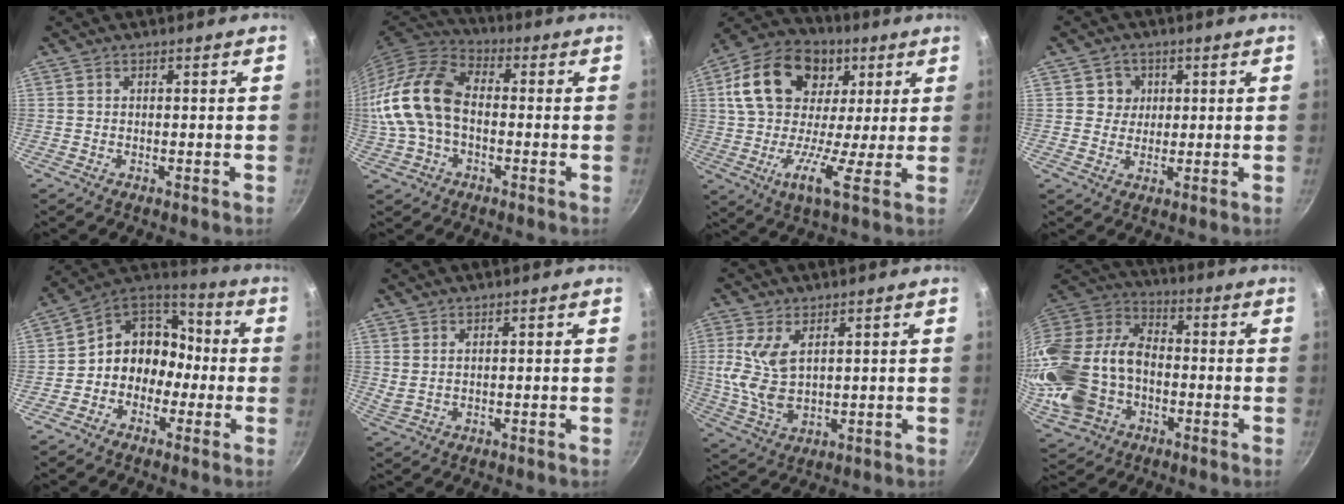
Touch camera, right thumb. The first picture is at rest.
{"total": 17.9, "force": [-0.9, 11.8, 13.5], "torque": [-0.272, 0.043, -0.029]}
{"total": 19.5, "force": [4.7, 13.1, 13.6], "torque": [-0.223, 0.016, 0.056]}
{"total": 4.2, "force": [1.1, 4.0, 0.6], "torque": [0.024, 0.002, 0.014]}
{"total": 11.9, "force": [-2.7, 10.1, 5.6], "torque": [-0.036, 0.063, -0.064]}
{"total": 2.0, "force": [1.1, 0.8, 1.5], "torque": [-0.031, -0.009, 0.025]}
{"total": 9.4, "force": [2.6, 5.2, 7.4], "torque": [-0.148, -0.021, 0.061]}
{"total": 25.0, "force": [-5.6, 17.8, 16.6], "torque": [-0.361, 0.042, -0.103]}